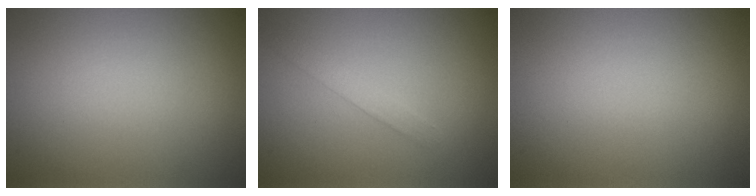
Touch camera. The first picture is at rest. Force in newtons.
{"total": 1.6, "press": 1.6, "slide": 0.0}
{"total": 0.0}